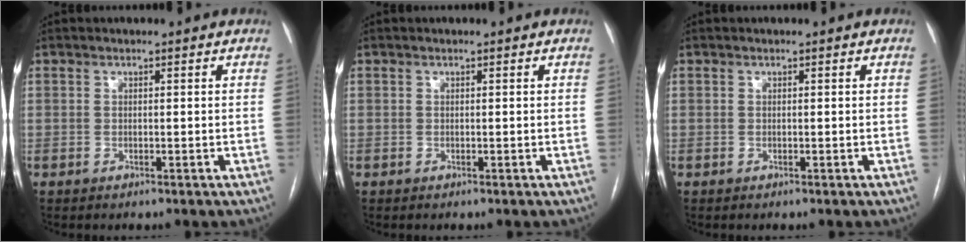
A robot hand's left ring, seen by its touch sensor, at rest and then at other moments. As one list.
[{"total": 0.0}, {"total": 0.0}]